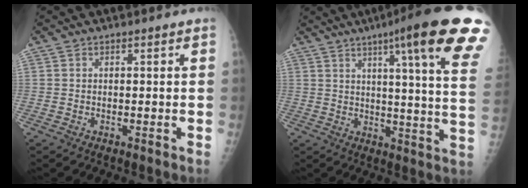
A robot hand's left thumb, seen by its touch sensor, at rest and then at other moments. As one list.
[{"total": 22.7, "force": [13.2, 1.9, 18.4], "torque": [-0.229, -0.049, 0.159]}]